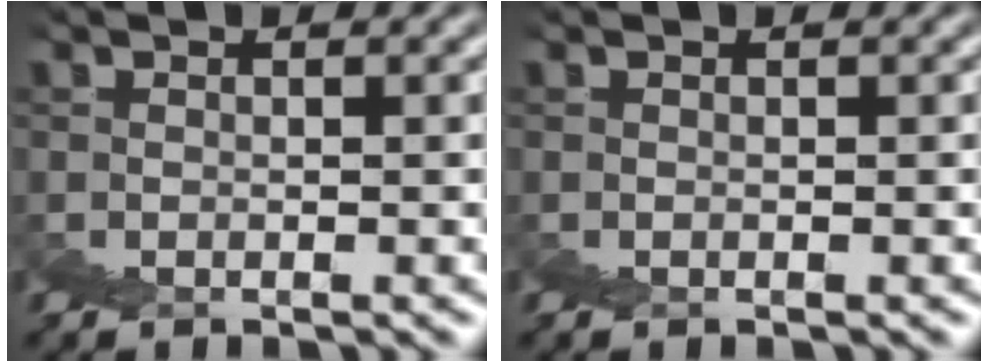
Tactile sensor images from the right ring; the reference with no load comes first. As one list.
[{"total": 0.0}]